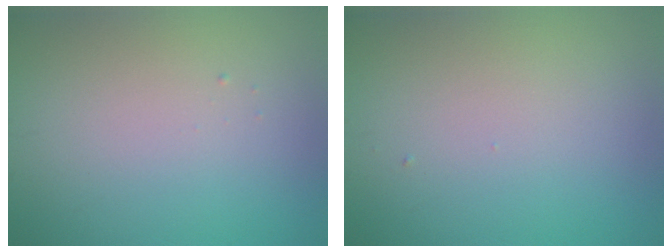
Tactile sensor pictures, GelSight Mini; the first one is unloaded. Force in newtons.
{"total": 0.0}